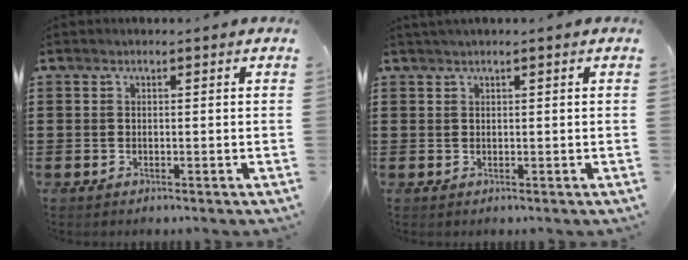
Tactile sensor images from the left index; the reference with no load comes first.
{"total": 0.7, "force": [0.5, -0.1, 0.5], "torque": [-0.009, 0.000, 0.009]}